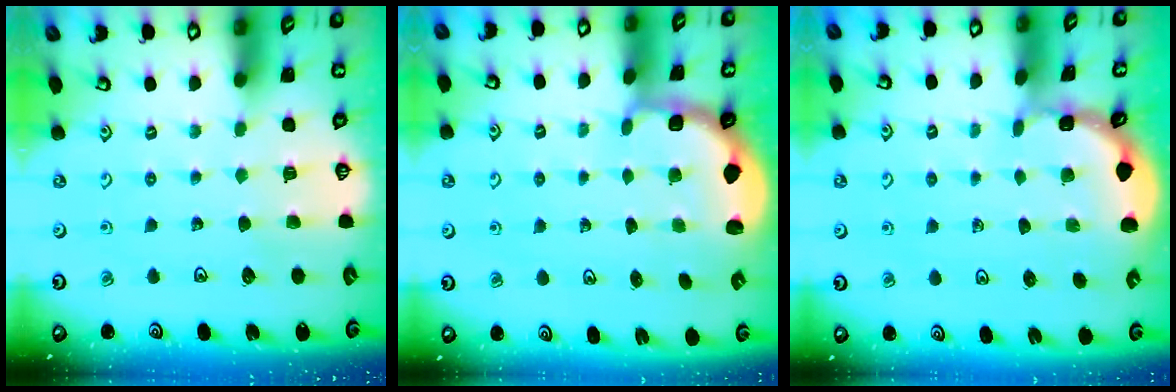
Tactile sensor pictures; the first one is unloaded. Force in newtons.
{"total": 2.3, "press": 2.2, "slide": 0.6}
{"total": 1.1, "press": 1.1, "slide": 0.2}